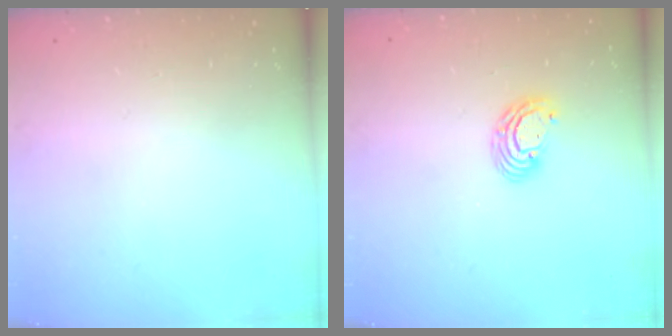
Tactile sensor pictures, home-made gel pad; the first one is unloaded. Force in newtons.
{"total": 6.7, "press": 6.7, "slide": 0.6}